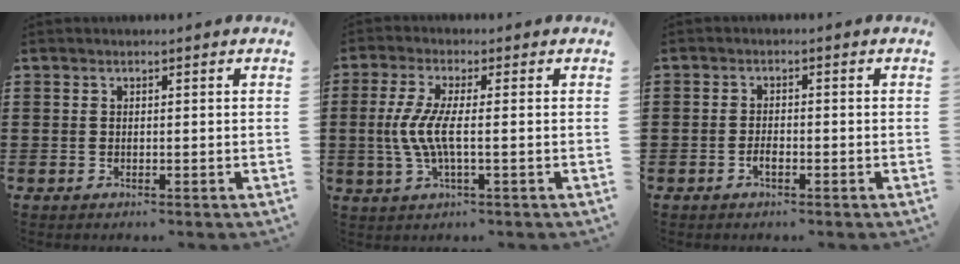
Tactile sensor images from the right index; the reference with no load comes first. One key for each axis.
{"total": 6.0, "fx": -0.9, "fy": 1.0, "fz": 5.8, "tx": -0.147, "ty": -0.017, "tz": -0.030}
{"total": 1.6, "fx": -0.9, "fy": 0.6, "fz": 1.1, "tx": -0.024, "ty": 0.000, "tz": -0.017}